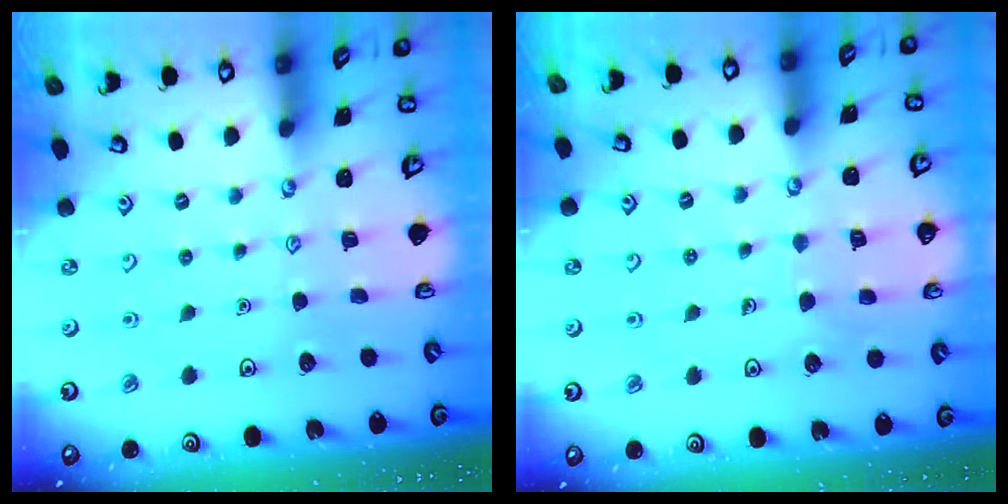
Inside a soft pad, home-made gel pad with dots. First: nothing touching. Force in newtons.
{"total": 4.3, "press": 4.3, "slide": 0.3}